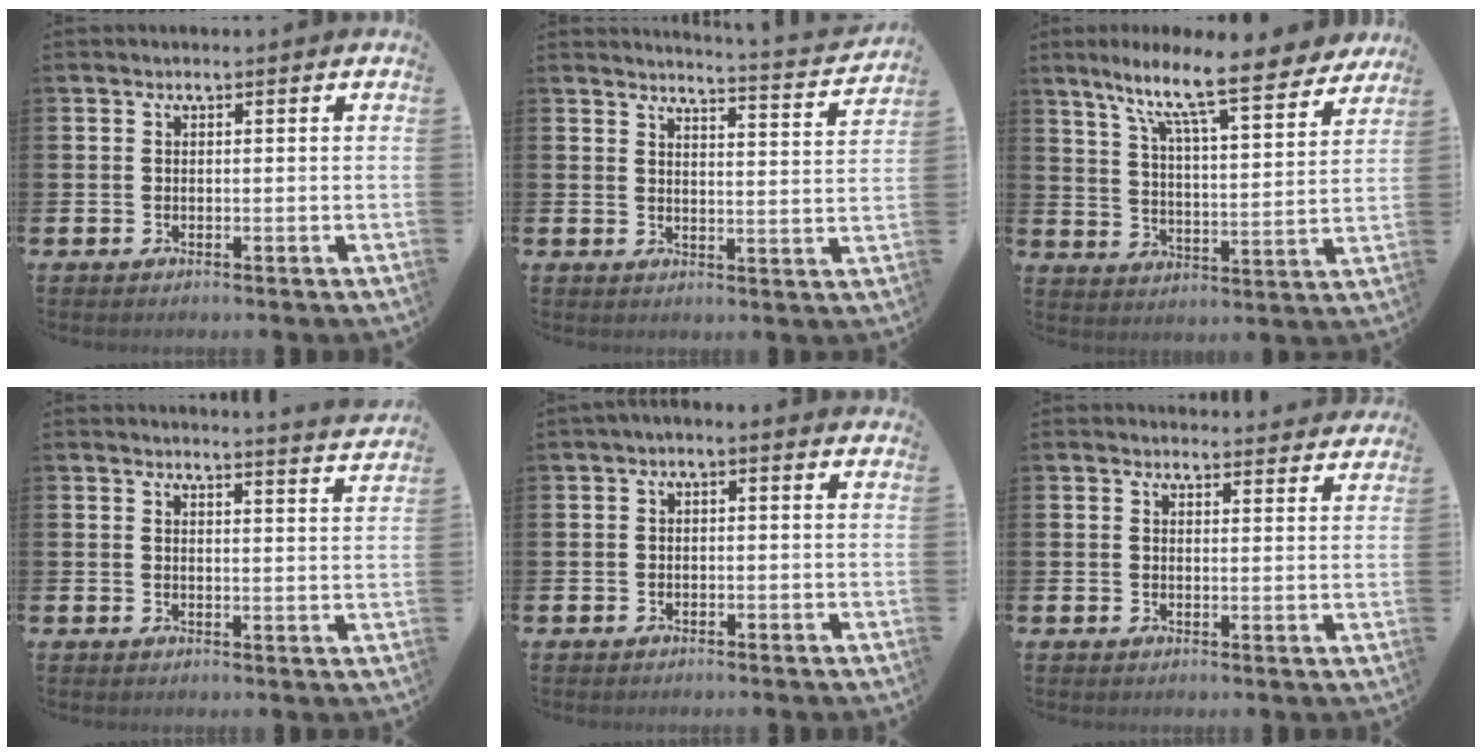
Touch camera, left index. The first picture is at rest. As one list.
[{"total": 3.5, "force": [3.5, -0.5, 0.5], "torque": [-0.008, -0.037, 0.053]}, {"total": 11.3, "force": [9.3, 1.6, 6.2], "torque": [-0.133, -0.064, 0.151]}, {"total": 3.2, "force": [3.1, -0.5, -0.1], "torque": [0.007, -0.026, 0.054]}, {"total": 1.1, "force": [-0.9, 0.2, 0.6], "torque": [-0.007, -0.002, -0.018]}, {"total": 2.6, "force": [2.5, 0.4, -0.1], "torque": [0.010, -0.017, 0.043]}]